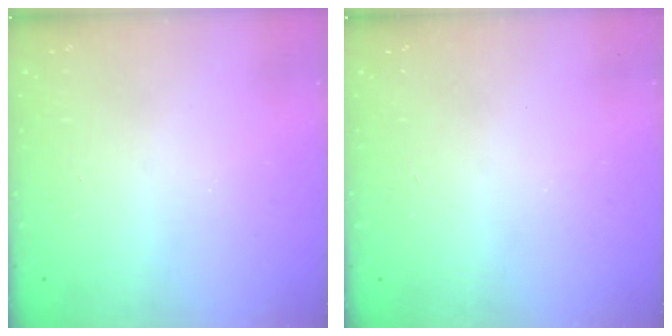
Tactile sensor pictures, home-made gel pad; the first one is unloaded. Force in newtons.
{"total": 0.0}